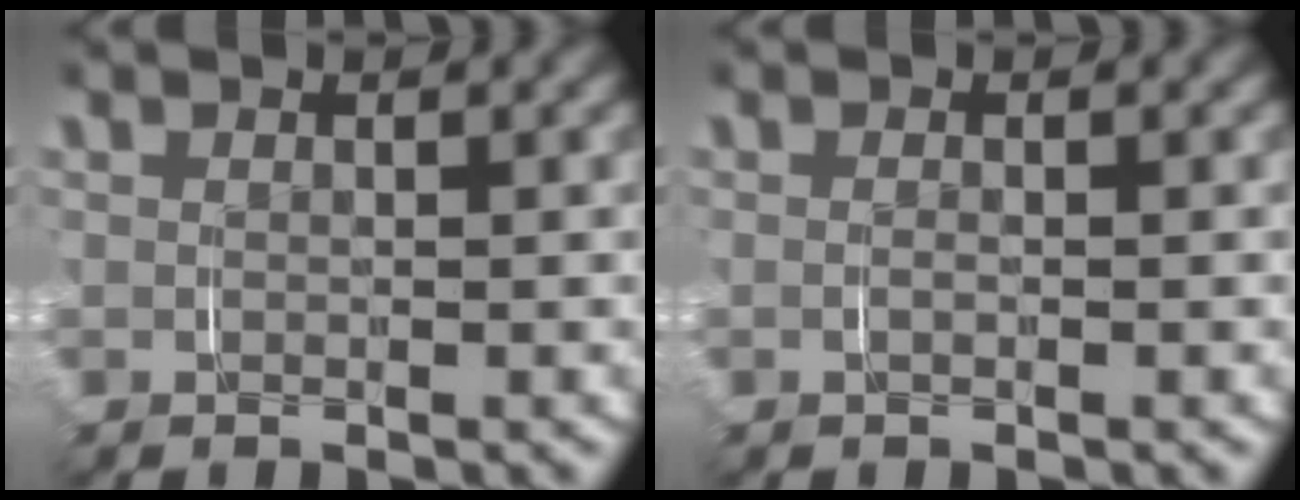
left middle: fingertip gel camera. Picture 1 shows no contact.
{"total": 0.6, "force": [-0.1, -0.5, -0.3], "torque": [0.006, -0.001, -0.002]}